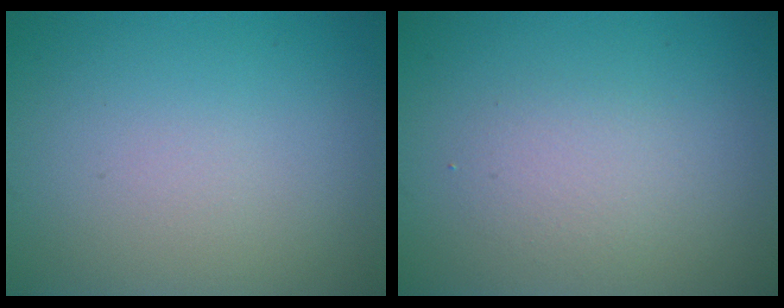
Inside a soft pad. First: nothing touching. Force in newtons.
{"total": 1.8, "press": 1.8, "slide": 0.1}